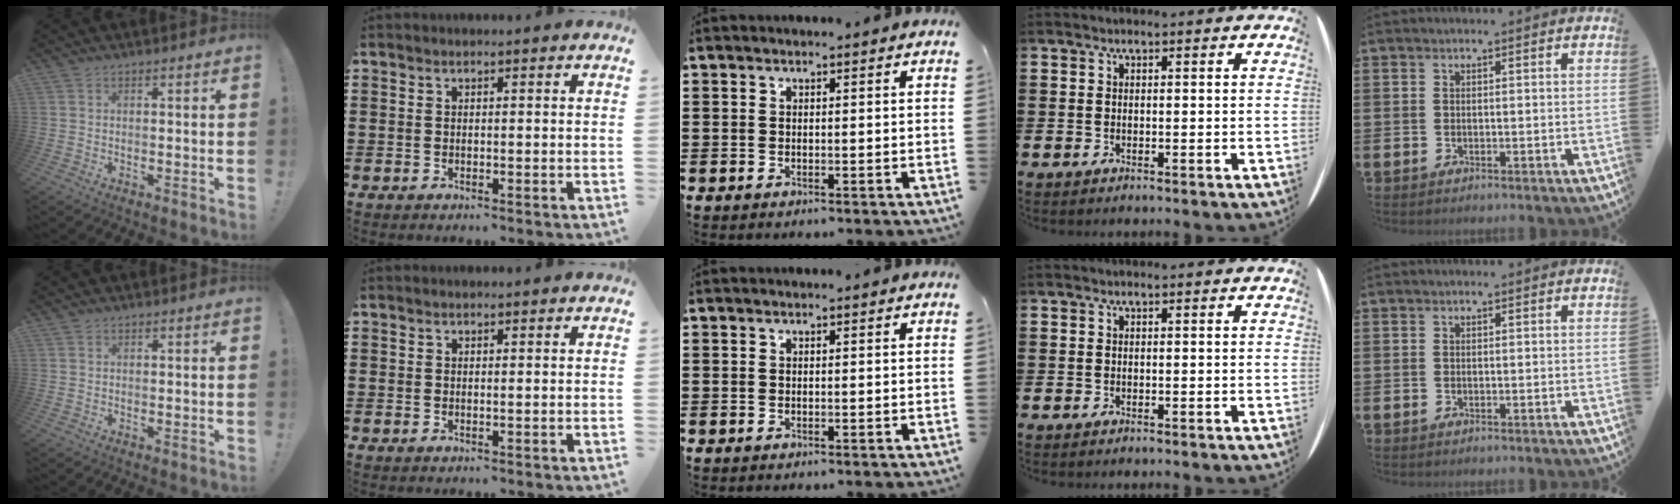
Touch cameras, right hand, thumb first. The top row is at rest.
{"thumb": {"total": 0.5, "force": [0.2, 0.4, -0.2], "torque": [-0.001, 0.002, 0.005]}}